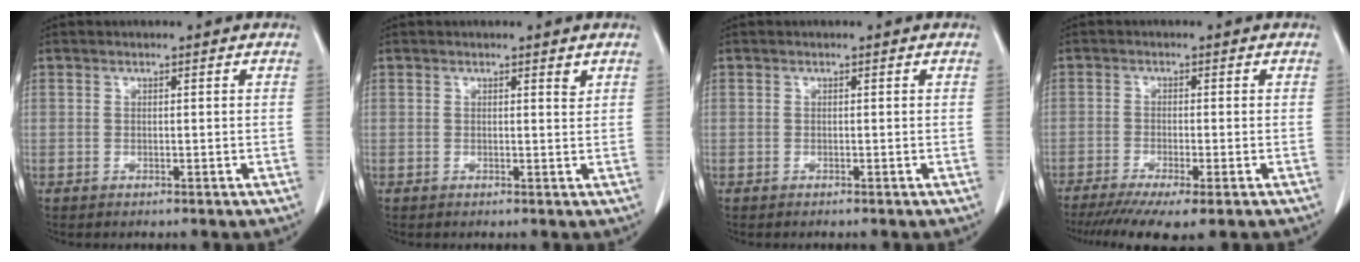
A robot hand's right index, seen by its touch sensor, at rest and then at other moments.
{"total": 1.0, "force": [0.7, 0.2, 0.7], "torque": [-0.011, -0.005, 0.009]}
{"total": 0.0}
{"total": 9.6, "force": [-7.0, 1.1, 6.5], "torque": [-0.096, -0.020, -0.112]}